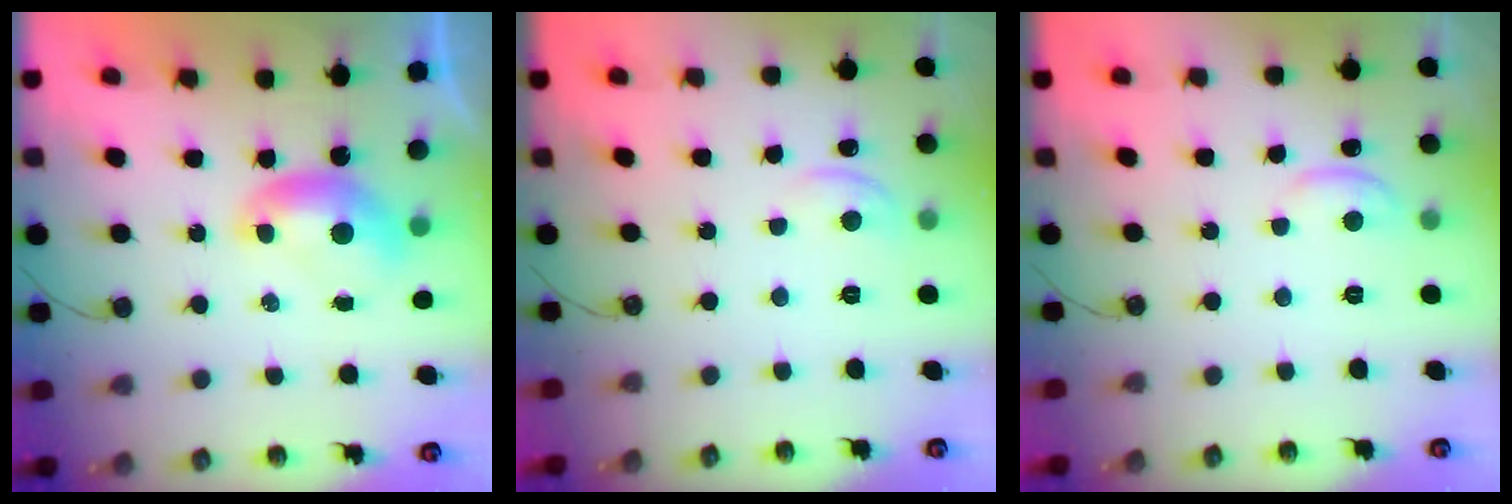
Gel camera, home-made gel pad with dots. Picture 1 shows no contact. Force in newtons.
{"total": 0.8, "press": 0.5, "slide": 0.7}
{"total": 0.9, "press": 0.8, "slide": 0.4}